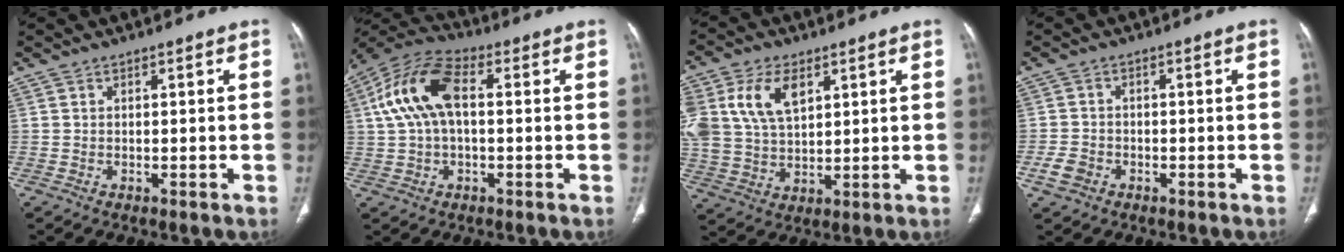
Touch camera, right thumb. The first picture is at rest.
{"total": 13.2, "force": [1.8, 7.1, 10.9], "torque": [-0.227, 0.037, 0.028]}
{"total": 13.8, "force": [5.2, 8.4, 9.7], "torque": [-0.197, -0.005, 0.111]}
{"total": 3.5, "force": [-1.7, 2.7, 1.6], "torque": [-0.027, 0.012, -0.029]}